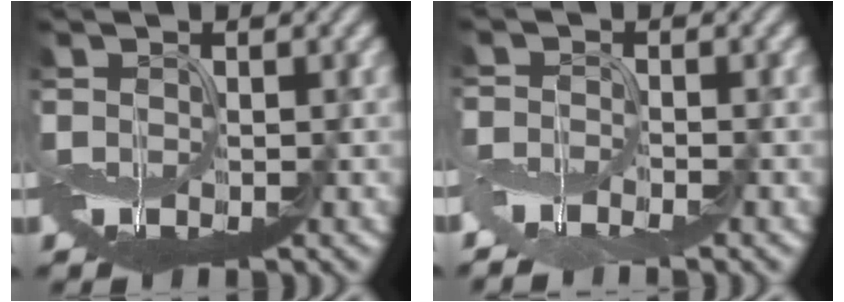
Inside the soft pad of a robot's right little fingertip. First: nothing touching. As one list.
[{"total": 2.9, "force": [-2.6, 0.4, 1.2], "torque": [-0.026, -0.009, -0.061]}]